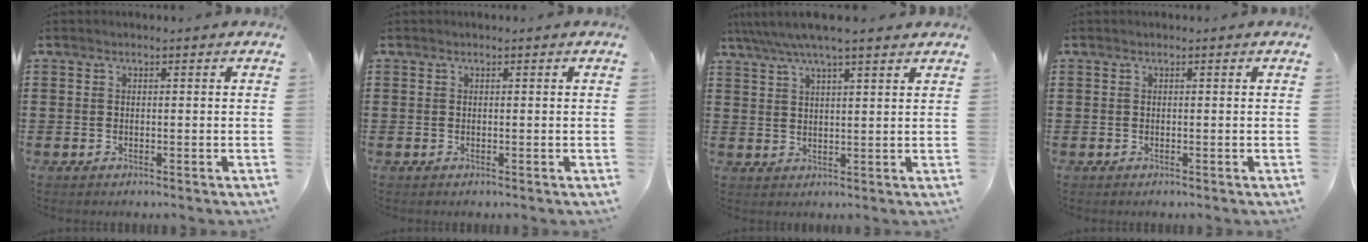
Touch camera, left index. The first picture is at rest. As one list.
[{"total": 0.0}, {"total": 5.4, "force": [4.3, 0.4, 3.3], "torque": [-0.076, -0.010, 0.073]}, {"total": 0.0}]